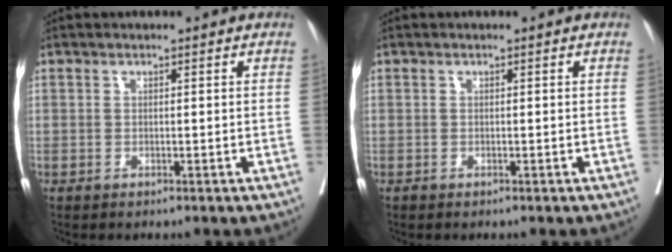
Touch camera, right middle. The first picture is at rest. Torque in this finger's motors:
{"motor_torque": [0.00, 0.00, -0.01, 0.00]}